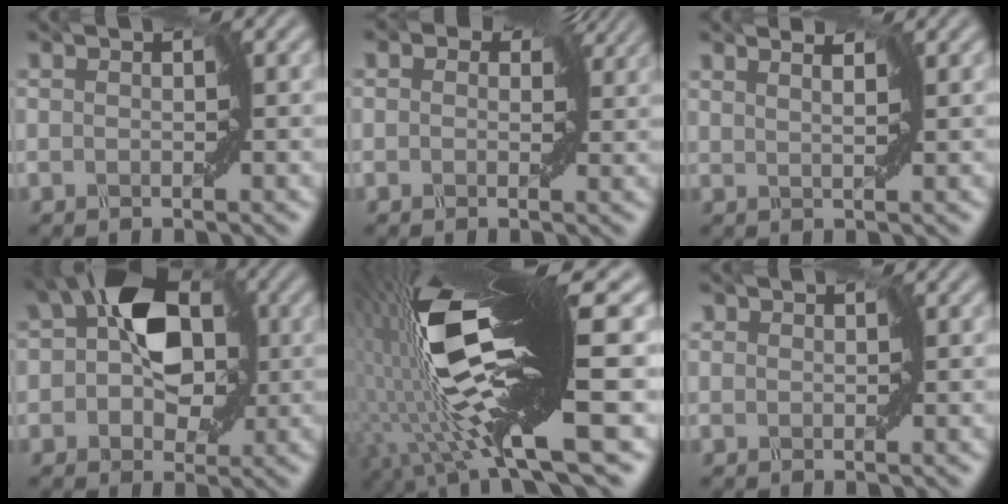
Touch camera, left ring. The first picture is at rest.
{"total": 4.3, "force": [1.7, 2.8, 2.8], "torque": [-0.049, 0.006, 0.025]}
{"total": 1.3, "force": [1.2, -0.2, 0.3], "torque": [-0.006, -0.002, 0.024]}
{"total": 7.5, "force": [1.4, 5.0, 5.5], "torque": [-0.059, 0.017, 0.016]}
{"total": 15.5, "force": [2.1, 3.4, 15.0], "torque": [-0.295, 0.004, 0.049]}
{"total": 1.2, "force": [0.7, 0.9, 0.3], "torque": [0.005, 0.009, -0.001]}